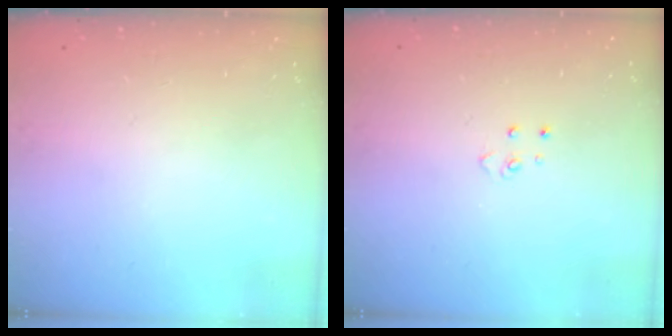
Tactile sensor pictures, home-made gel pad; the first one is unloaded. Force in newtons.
{"total": 4.0, "press": 3.9, "slide": 0.4}